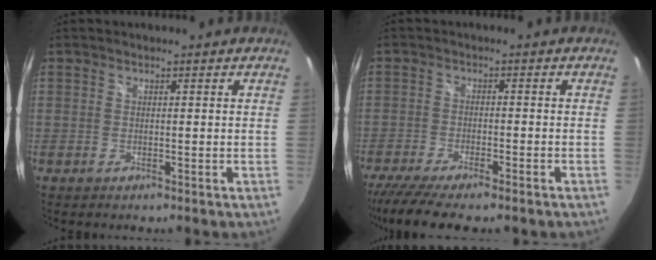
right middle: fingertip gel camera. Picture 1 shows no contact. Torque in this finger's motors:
{"motor_torque": [1.11, -1.03, 0.38, 0.12]}